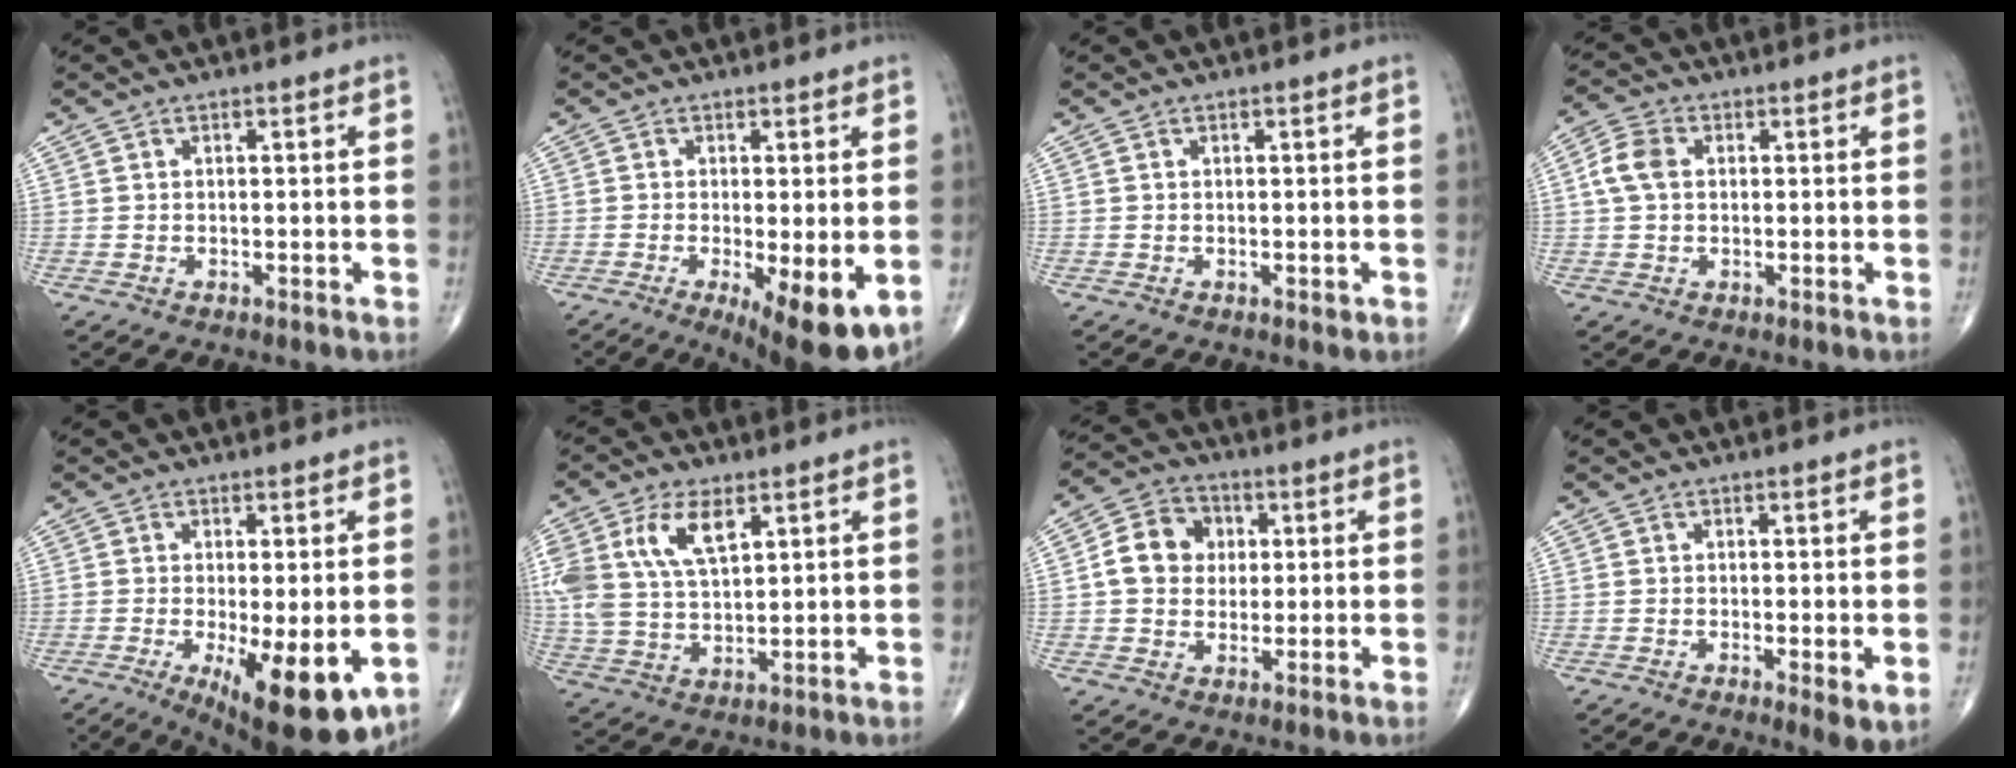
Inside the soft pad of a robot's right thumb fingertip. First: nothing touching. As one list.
[{"total": 11.2, "force": [-3.5, 3.2, 10.1], "torque": [-0.145, -0.023, -0.046]}, {"total": 0.0}, {"total": 5.4, "force": [0.7, 3.9, 3.7], "torque": [-0.082, 0.014, 0.008]}, {"total": 13.8, "force": [-4.3, 4.5, 12.4], "torque": [-0.164, -0.022, -0.050]}, {"total": 12.3, "force": [5.1, 6.4, 9.2], "torque": [-0.189, -0.006, 0.106]}, {"total": 9.5, "force": [1.1, 8.0, 5.1], "torque": [-0.061, 0.011, 0.009]}, {"total": 3.5, "force": [-0.7, 0.7, 3.3], "torque": [-0.058, -0.014, -0.015]}]